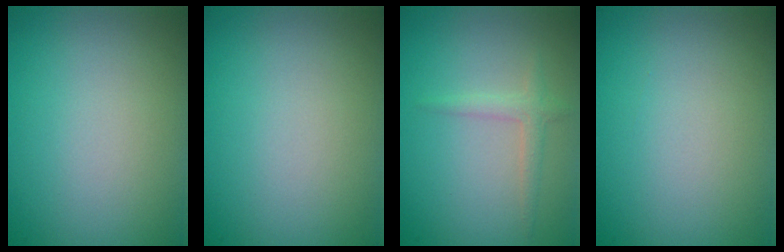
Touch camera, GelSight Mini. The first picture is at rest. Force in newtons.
{"total": 0.0}
{"total": 1.5, "press": 1.5, "slide": 0.0}
{"total": 0.0}